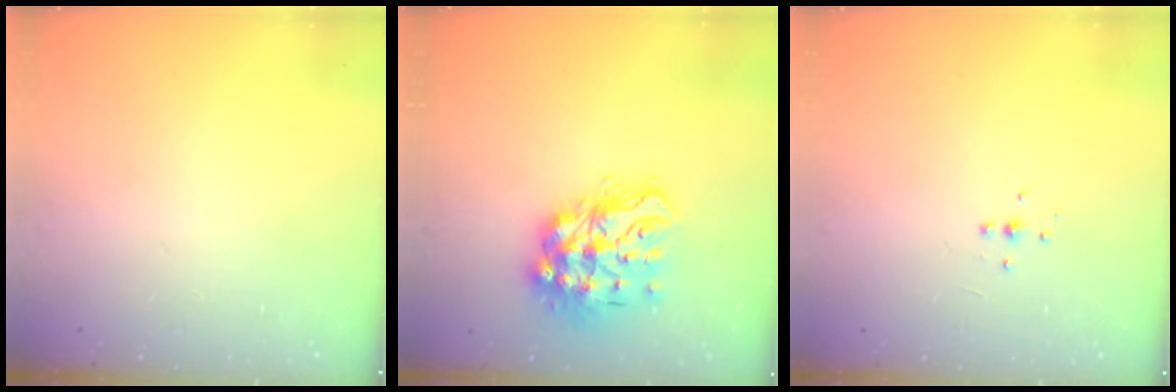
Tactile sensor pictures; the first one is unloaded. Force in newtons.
{"total": 16.7, "press": 16.6, "slide": 1.6}
{"total": 3.2, "press": 3.2, "slide": 0.3}